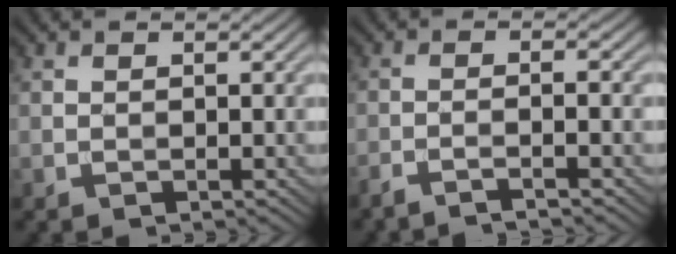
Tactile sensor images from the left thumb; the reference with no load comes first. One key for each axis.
{"total": 3.0, "fx": -2.1, "fy": 0.2, "fz": 2.1, "tx": -0.025, "ty": 0.004, "tz": -0.055}